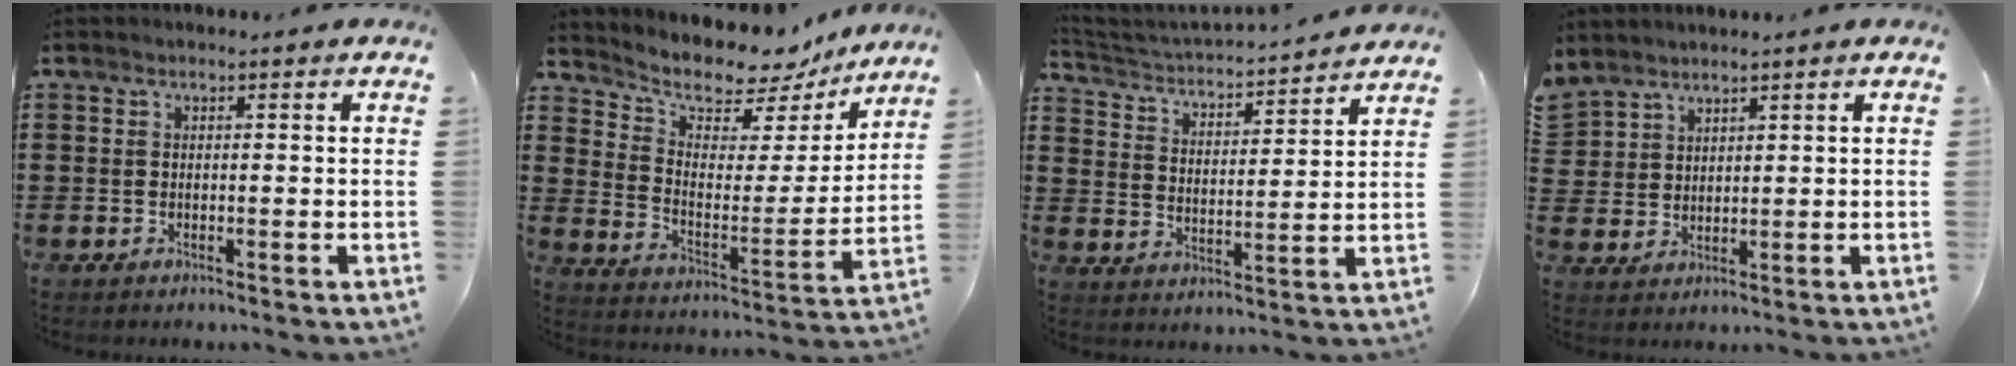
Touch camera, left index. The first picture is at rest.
{"total": 7.8, "force": [7.1, 2.7, 1.6], "torque": [-0.052, -0.064, 0.119]}
{"total": 2.9, "force": [2.8, 0.1, 0.5], "torque": [-0.031, -0.031, 0.038]}
{"total": 3.3, "force": [2.8, 1.7, -0.4], "torque": [-0.007, -0.002, 0.056]}